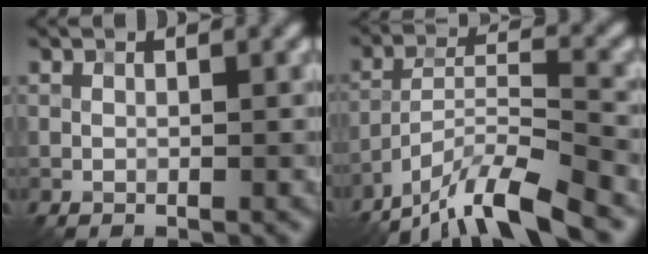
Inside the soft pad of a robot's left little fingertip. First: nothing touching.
{"total": 9.2, "force": [-7.5, 1.7, 5.1], "torque": [-0.084, 0.006, -0.135]}